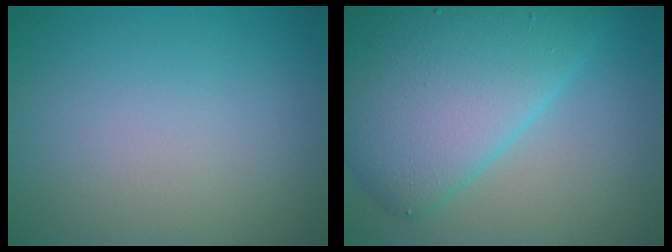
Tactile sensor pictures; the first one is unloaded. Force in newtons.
{"total": 9.8, "press": 9.8, "slide": 0.3}